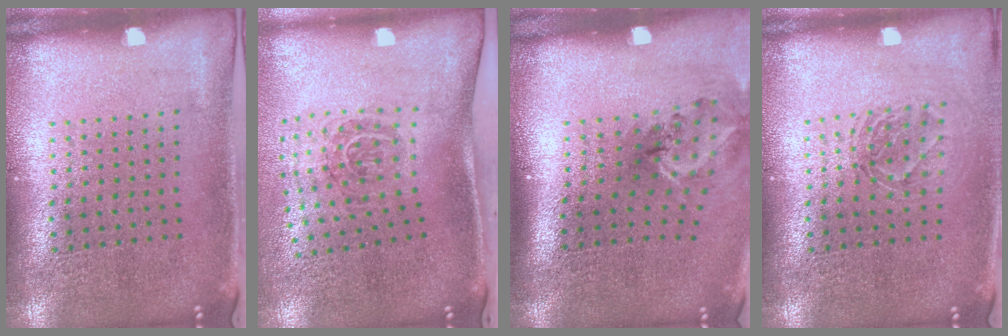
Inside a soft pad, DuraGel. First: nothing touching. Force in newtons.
{"total": 1.8, "press": 1.2, "slide": 1.4}
{"total": 1.7, "press": 1.2, "slide": 1.2}
{"total": 1.3, "press": 1.1, "slide": 0.6}